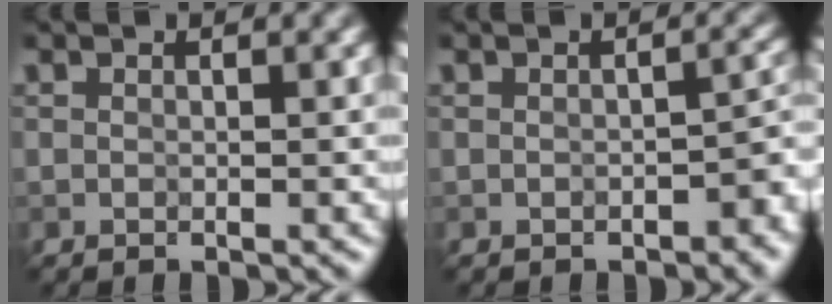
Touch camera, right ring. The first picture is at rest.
{"total": 3.1, "force": [-1.3, 1.7, 2.2], "torque": [-0.022, 0.003, -0.020]}